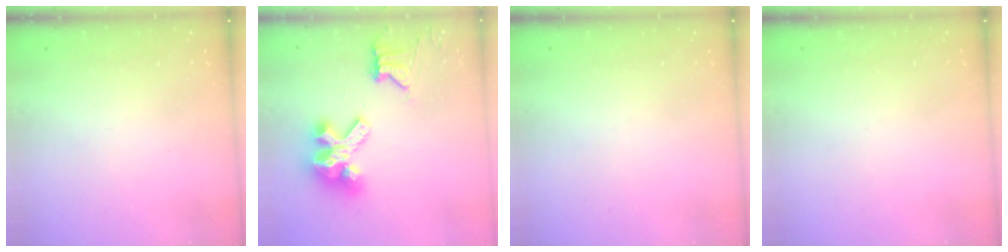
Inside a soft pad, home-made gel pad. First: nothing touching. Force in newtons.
{"total": 11.8, "press": 11.7, "slide": 1.4}
{"total": 0.0}
{"total": 0.0}